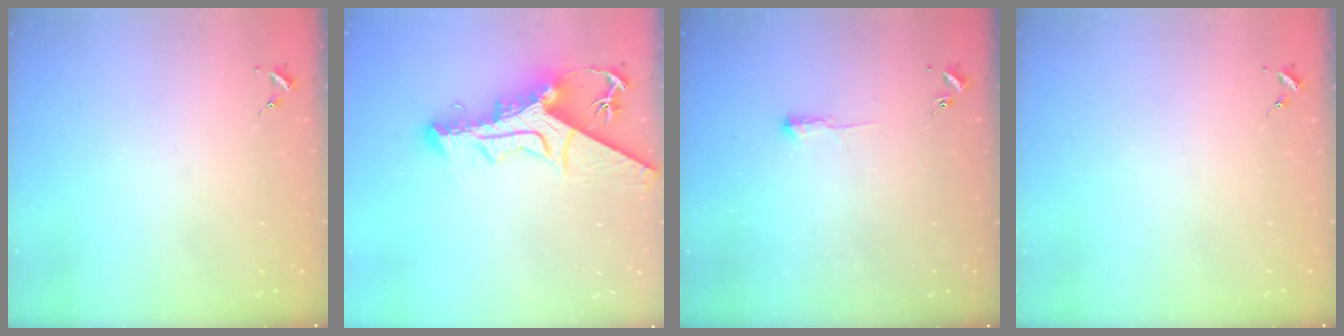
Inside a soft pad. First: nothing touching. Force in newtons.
{"total": 14.5, "press": 14.4, "slide": 1.6}
{"total": 2.7, "press": 2.6, "slide": 0.4}
{"total": 0.0}